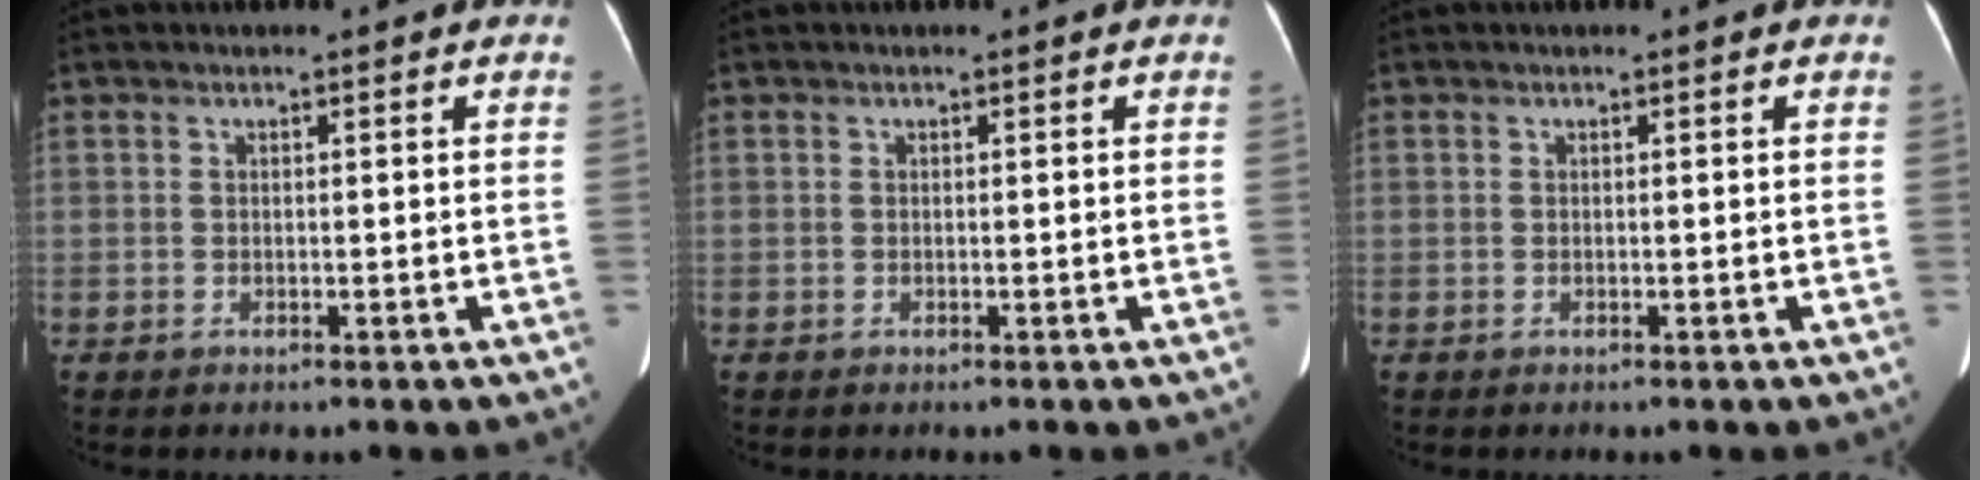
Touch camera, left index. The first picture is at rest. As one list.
[{"total": 0.0}, {"total": 0.0}]